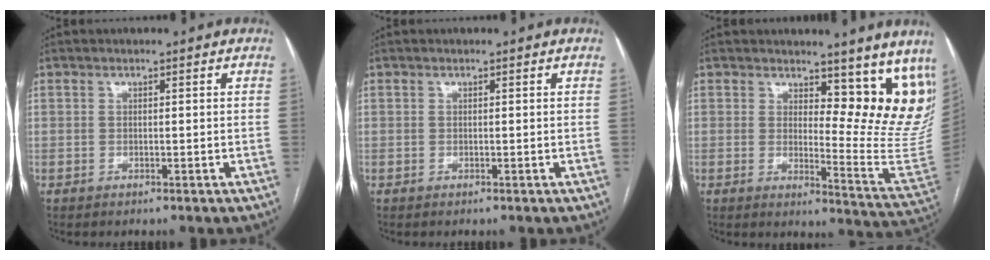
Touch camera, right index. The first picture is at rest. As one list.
[{"total": 0.0}, {"total": 14.6, "force": [12.0, 4.2, 7.3], "torque": [-0.056, -0.053, 0.124]}]